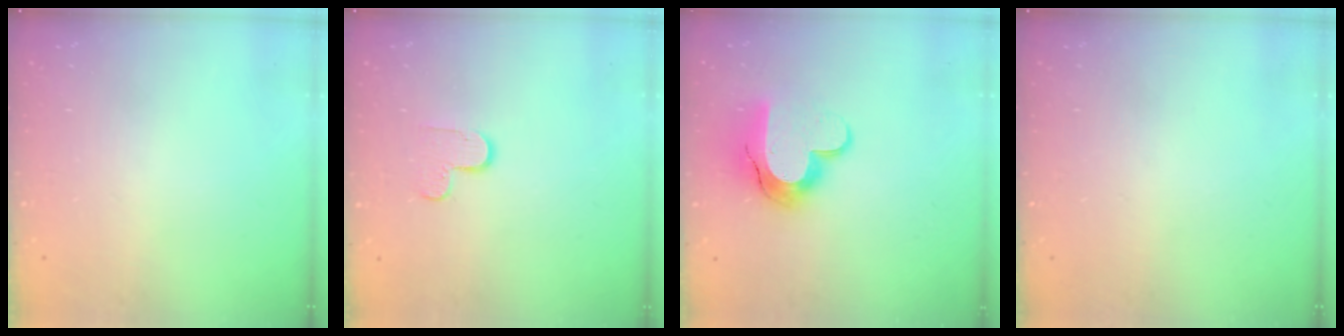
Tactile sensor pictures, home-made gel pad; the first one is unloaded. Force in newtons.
{"total": 5.1, "press": 5.0, "slide": 0.5}
{"total": 14.0, "press": 14.0, "slide": 1.0}
{"total": 0.0}